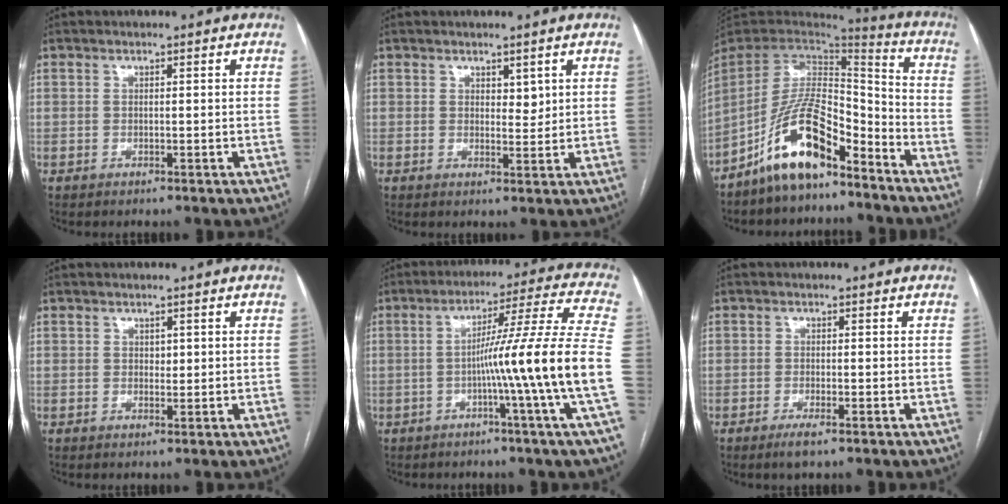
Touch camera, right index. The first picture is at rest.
{"total": 2.1, "force": [1.1, 1.2, 1.3], "torque": [-0.015, -0.006, 0.021]}
{"total": 14.0, "force": [-9.2, 4.6, 9.4], "torque": [-0.186, 0.020, -0.169]}
{"total": 0.9, "force": [0.3, 0.7, 0.5], "torque": [-0.004, -0.001, 0.004]}
{"total": 15.3, "force": [-3.5, -3.3, 14.5], "torque": [-0.211, 0.003, -0.064]}
{"total": 2.3, "force": [-1.5, 0.3, 1.7], "torque": [-0.033, -0.003, -0.025]}